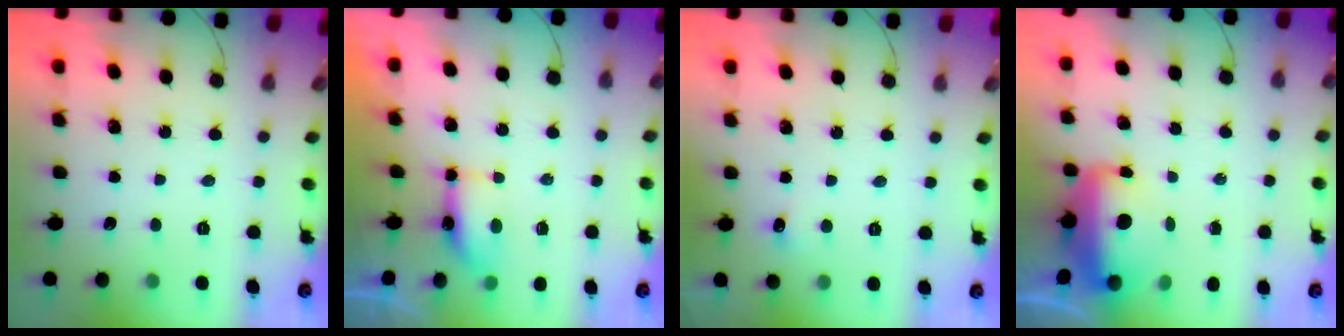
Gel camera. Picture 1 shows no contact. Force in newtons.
{"total": 5.5, "press": 5.5, "slide": 0.4}
{"total": 3.8, "press": 3.6, "slide": 1.1}
{"total": 11.7, "press": 11.4, "slide": 2.7}